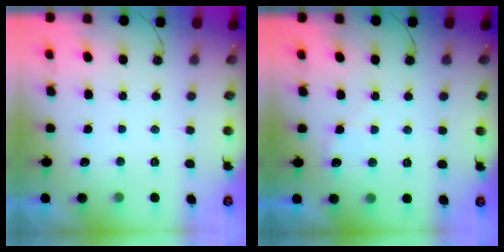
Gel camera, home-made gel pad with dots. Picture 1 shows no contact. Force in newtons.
{"total": 4.3, "press": 4.3, "slide": 0.6}